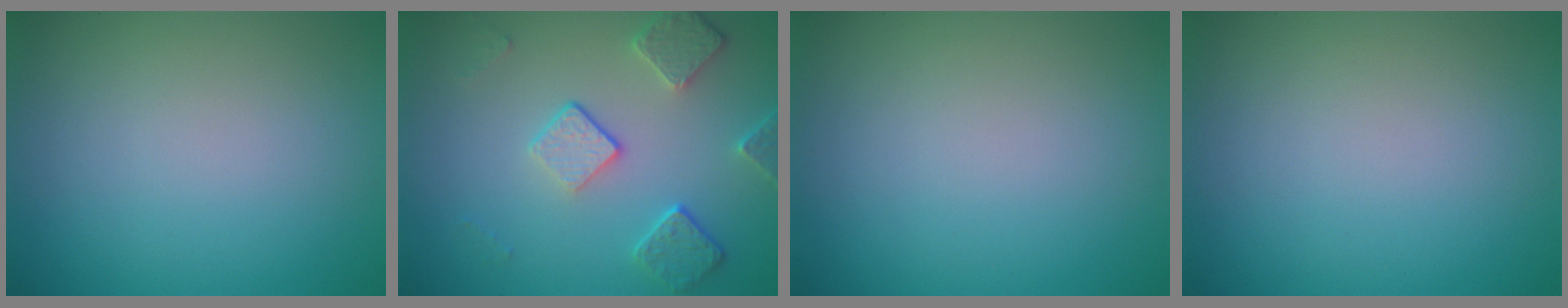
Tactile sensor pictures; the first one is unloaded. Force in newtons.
{"total": 4.1, "press": 3.2, "slide": 2.7}
{"total": 0.0}
{"total": 0.0}